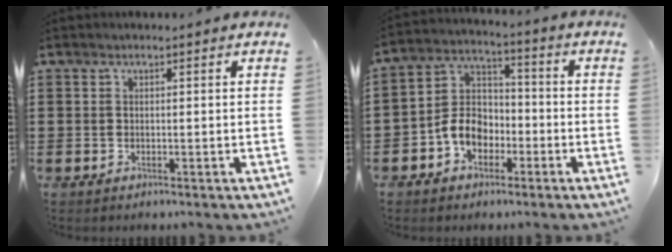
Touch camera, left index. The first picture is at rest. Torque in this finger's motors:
{"motor_torque": [0.94, 0.62, 0.57, 0.08]}